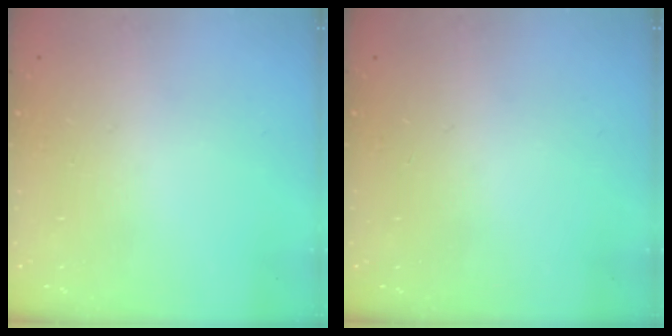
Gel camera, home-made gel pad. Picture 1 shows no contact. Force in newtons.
{"total": 0.0}